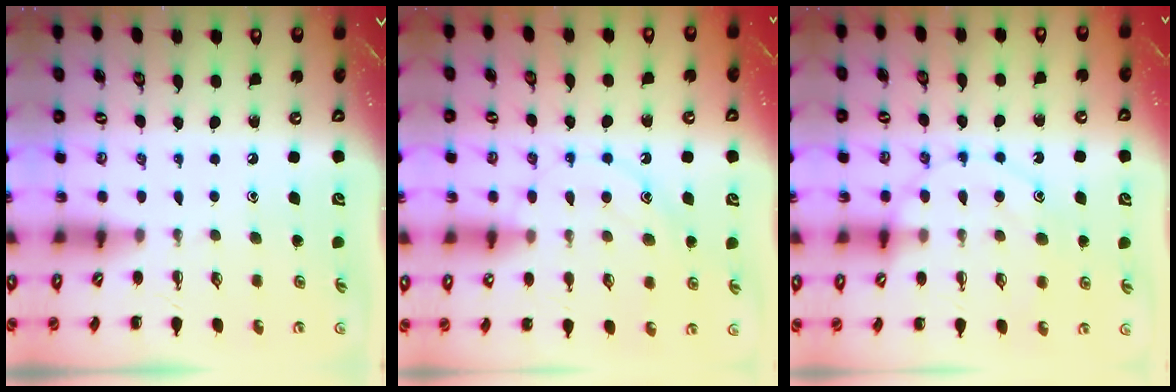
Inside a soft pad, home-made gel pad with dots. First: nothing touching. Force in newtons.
{"total": 12.7, "press": 12.7, "slide": 0.8}
{"total": 12.5, "press": 12.5, "slide": 0.9}